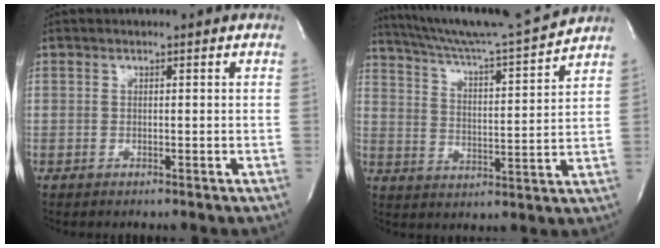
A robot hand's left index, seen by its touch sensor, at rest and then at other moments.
{"total": 15.8, "force": [14.8, -1.5, 5.3], "torque": [-0.102, -0.032, 0.226]}